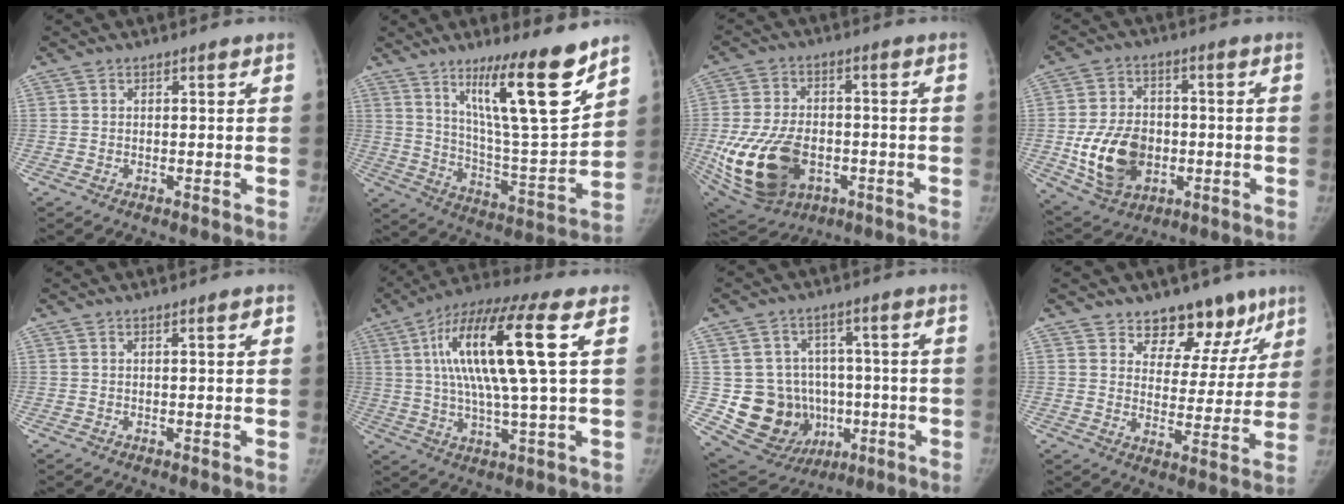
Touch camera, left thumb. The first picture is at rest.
{"total": 18.9, "force": [11.9, 2.7, 14.5], "torque": [-0.208, -0.084, 0.203]}
{"total": 19.7, "force": [-5.0, 13.1, 13.8], "torque": [-0.273, 0.001, -0.062]}
{"total": 14.4, "force": [-2.7, 10.6, 9.4], "torque": [-0.139, 0.006, -0.034]}
{"total": 1.0, "force": [0.3, 0.1, 0.9], "torque": [-0.015, 0.002, 0.004]}
{"total": 18.6, "force": [4.4, 3.0, 17.8], "torque": [-0.350, 0.012, 0.068]}
{"total": 16.6, "force": [-2.3, 14.8, 7.2], "torque": [-0.089, 0.027, -0.005]}
{"total": 12.4, "force": [8.7, 7.9, 4.1], "torque": [0.011, -0.039, 0.116]}